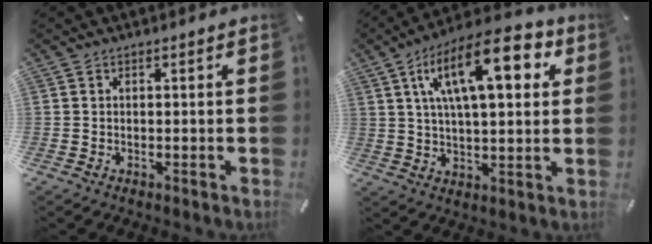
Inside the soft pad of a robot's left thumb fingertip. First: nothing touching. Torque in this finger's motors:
{"motor_torque": [0.84, 0.87, 2.15, -0.62, 0.24]}